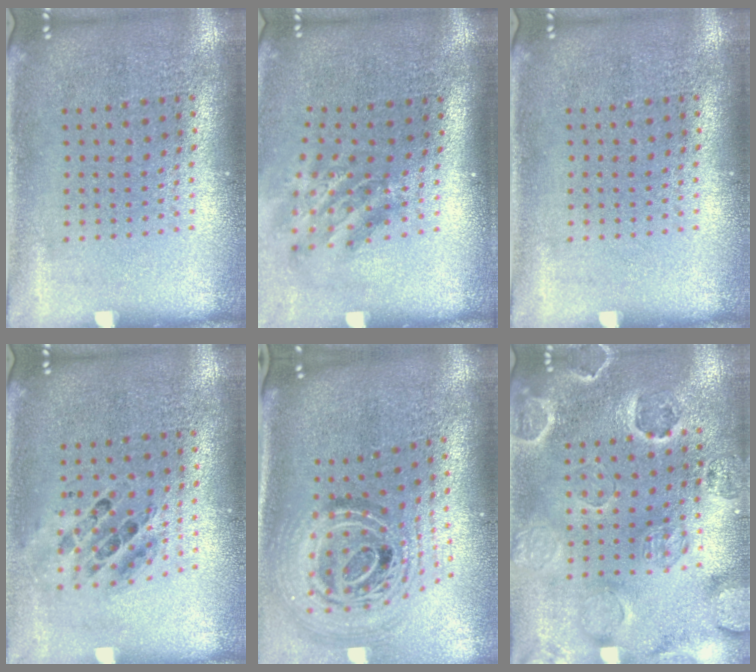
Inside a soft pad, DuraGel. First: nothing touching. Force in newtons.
{"total": 1.9, "press": 1.2, "slide": 1.4}
{"total": 0.0}
{"total": 0.8, "press": 0.8, "slide": 0.0}
{"total": 2.1, "press": 1.6, "slide": 1.4}
{"total": 2.6, "press": 2.4, "slide": 0.8}